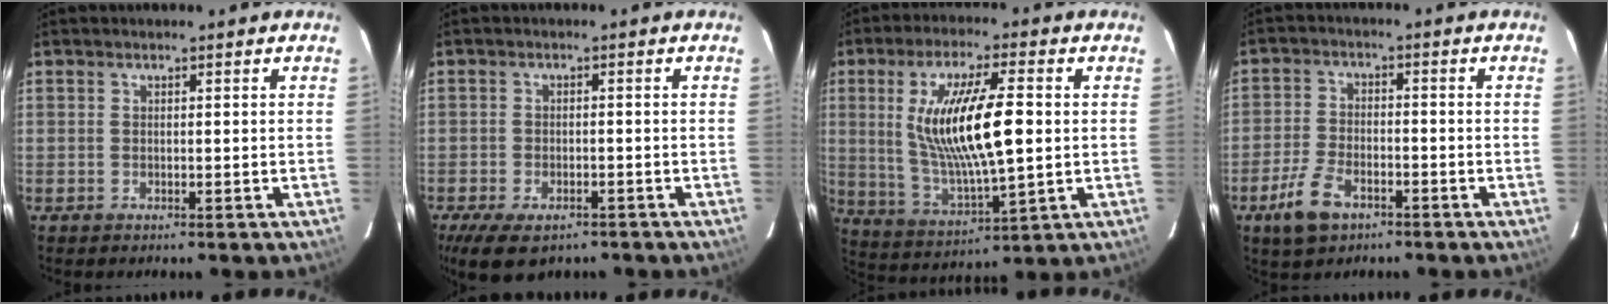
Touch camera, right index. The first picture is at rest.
{"total": 9.3, "force": [-6.2, 4.4, 5.3], "torque": [-0.120, -0.025, -0.100]}
{"total": 16.6, "force": [1.8, 4.3, 15.9], "torque": [-0.302, -0.006, 0.046]}
{"total": 7.7, "force": [-4.6, 3.9, 4.8], "torque": [-0.118, -0.003, -0.085]}